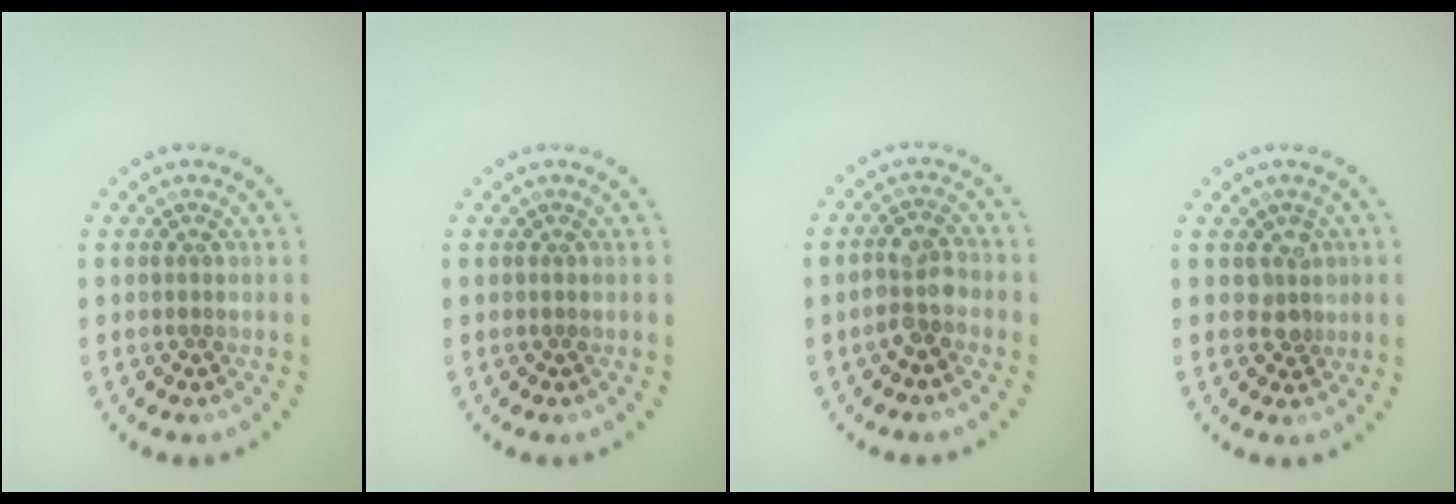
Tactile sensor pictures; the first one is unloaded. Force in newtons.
{"total": 0.0}
{"total": 3.0, "press": 2.7, "slide": 1.2}
{"total": 1.8, "press": 1.5, "slide": 0.9}